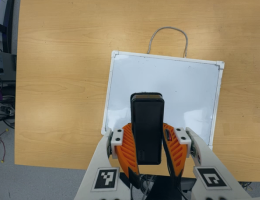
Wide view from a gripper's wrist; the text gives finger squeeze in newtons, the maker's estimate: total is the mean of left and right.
{"total": 8.7, "left": 6.4, "right": 11.1}